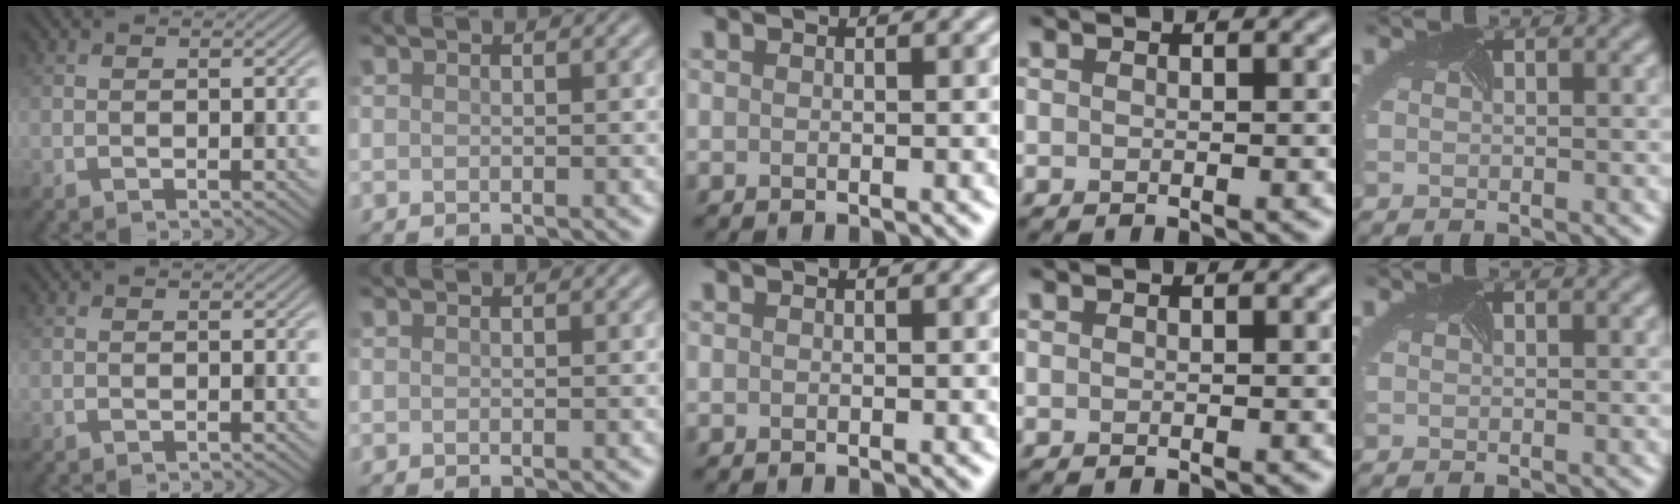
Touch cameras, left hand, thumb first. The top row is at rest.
{}